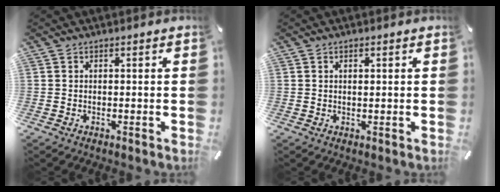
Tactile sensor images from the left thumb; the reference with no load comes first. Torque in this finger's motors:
{"motor_torque": [-0.22, -0.25, -0.15, 0.13, -0.09]}